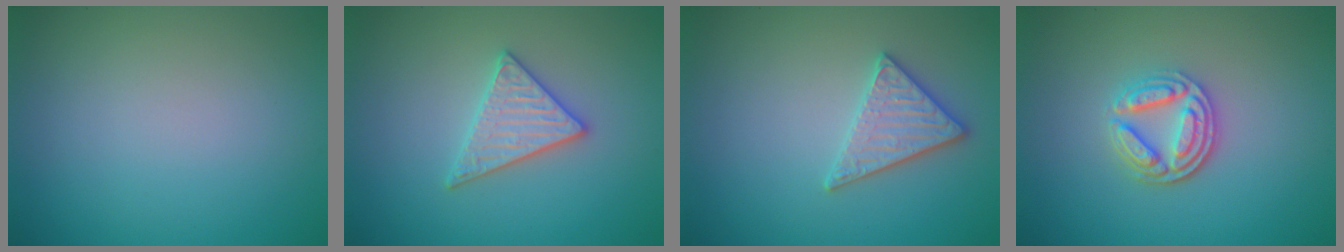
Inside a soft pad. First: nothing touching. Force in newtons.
{"total": 2.9, "press": 2.9, "slide": 0.3}
{"total": 2.8, "press": 2.7, "slide": 0.7}
{"total": 3.6, "press": 3.2, "slide": 1.8}